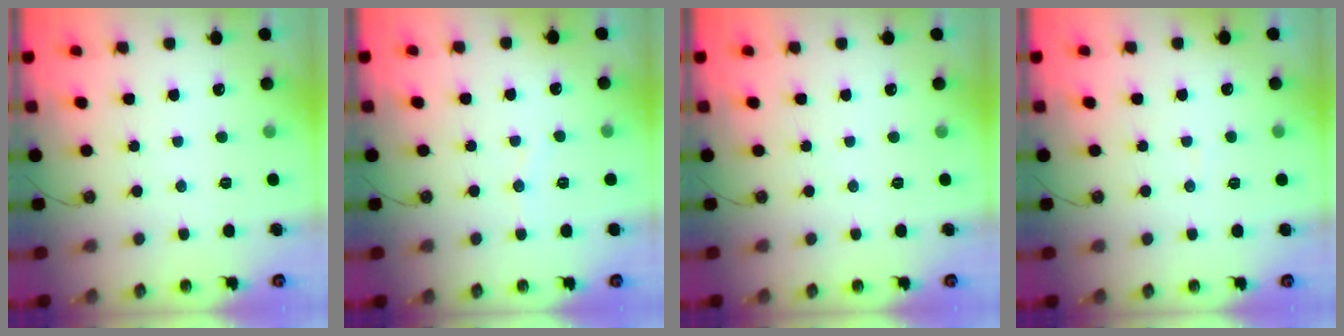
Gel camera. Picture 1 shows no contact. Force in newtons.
{"total": 2.9, "press": 2.9, "slide": 0.3}
{"total": 0.0}
{"total": 2.6, "press": 2.6, "slide": 0.2}